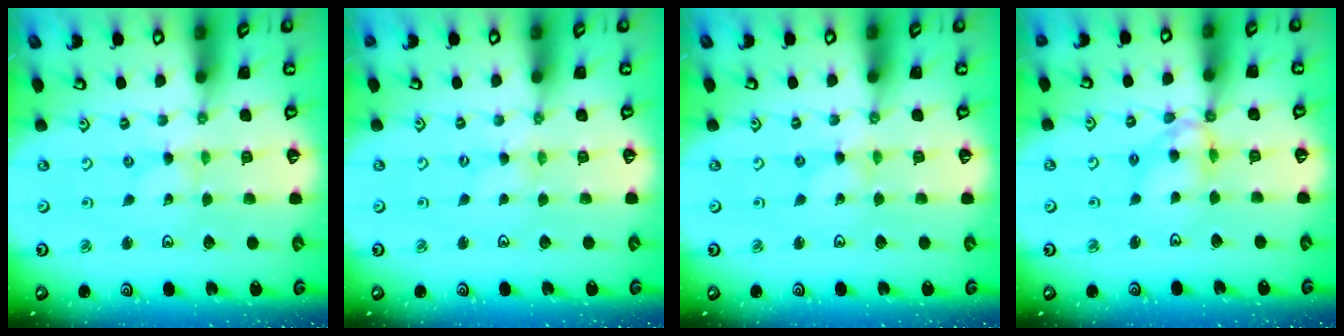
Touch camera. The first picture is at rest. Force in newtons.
{"total": 0.6, "press": 0.6, "slide": 0.2}
{"total": 0.0}
{"total": 8.6, "press": 8.5, "slide": 1.0}